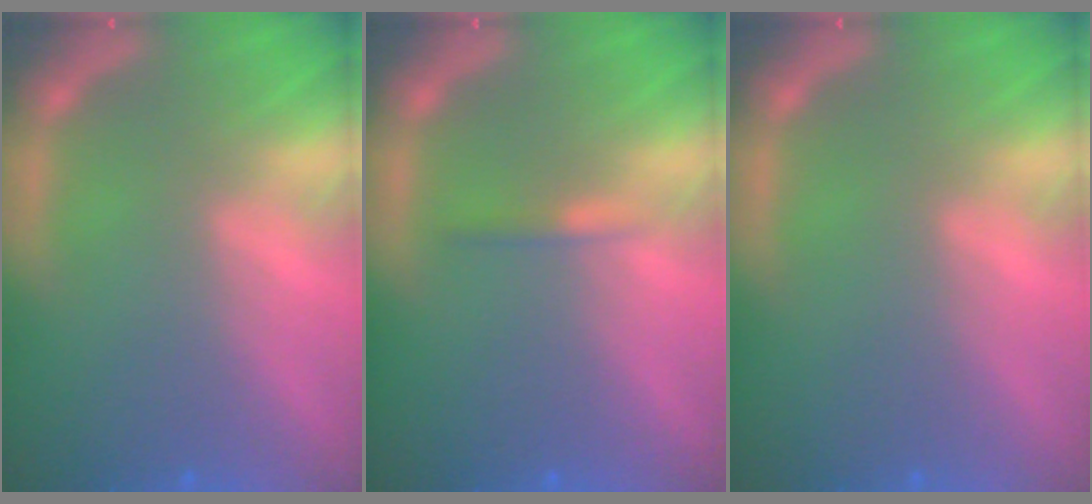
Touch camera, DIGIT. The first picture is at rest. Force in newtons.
{"total": 0.9}
{"total": 0.0}